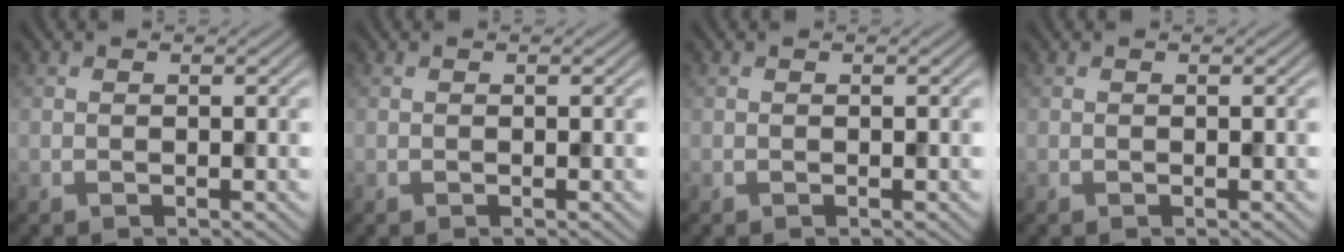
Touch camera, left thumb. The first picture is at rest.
{"total": 0.0}
{"total": 0.0}
{"total": 0.0}